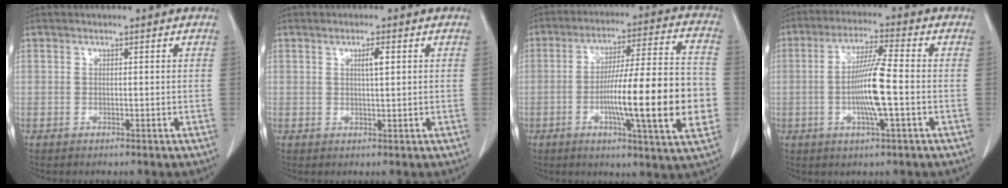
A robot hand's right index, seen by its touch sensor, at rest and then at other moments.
{"total": 2.0, "force": [0.7, 0.1, 1.9], "torque": [-0.034, 0.001, 0.012]}
{"total": 19.1, "force": [-3.7, 1.2, 18.8], "torque": [-0.266, 0.008, -0.053]}
{"total": 9.2, "force": [-1.4, 0.1, 9.1], "torque": [-0.175, -0.004, -0.031]}